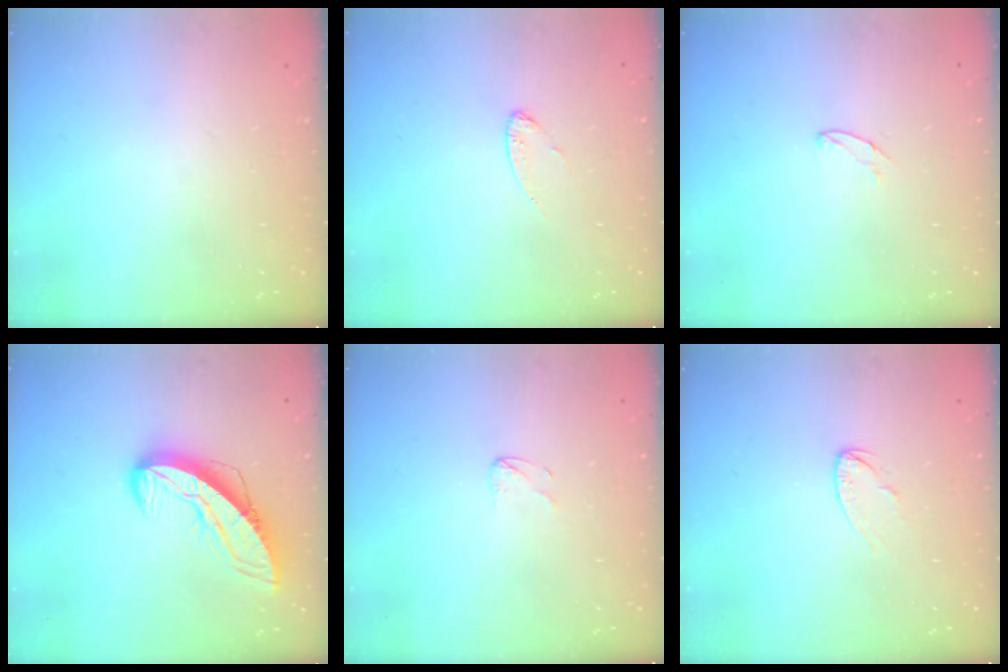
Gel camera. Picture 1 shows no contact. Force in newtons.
{"total": 5.7, "press": 5.7, "slide": 0.4}
{"total": 4.2, "press": 4.2, "slide": 0.3}
{"total": 11.0, "press": 11.0, "slide": 1.2}
{"total": 2.6, "press": 2.6, "slide": 0.2}
{"total": 4.5, "press": 4.5, "slide": 0.4}